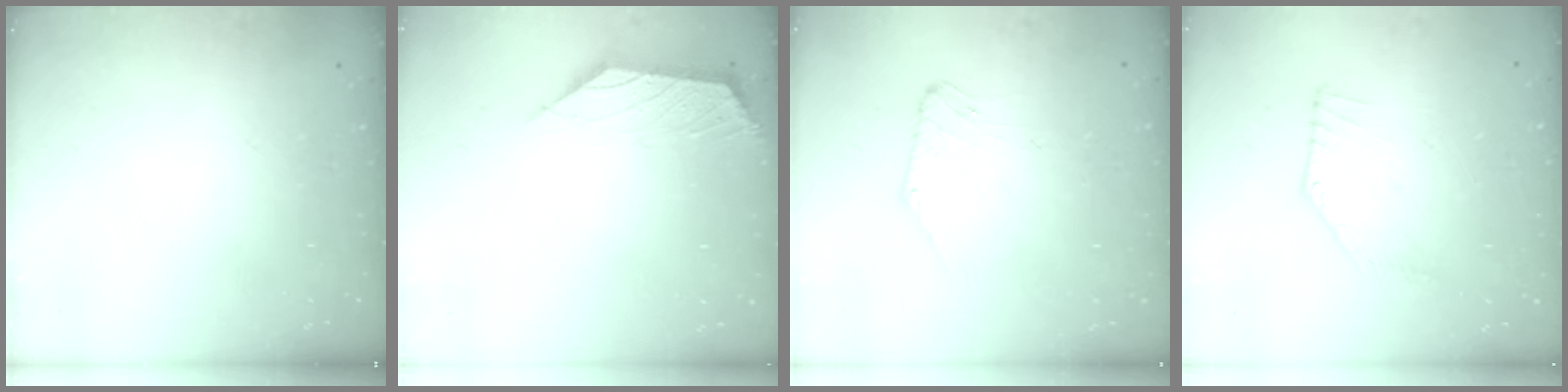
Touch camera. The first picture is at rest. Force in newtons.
{"total": 2.4, "press": 2.3, "slide": 0.6}
{"total": 1.7, "press": 1.7, "slide": 0.4}
{"total": 2.7, "press": 2.7, "slide": 0.0}